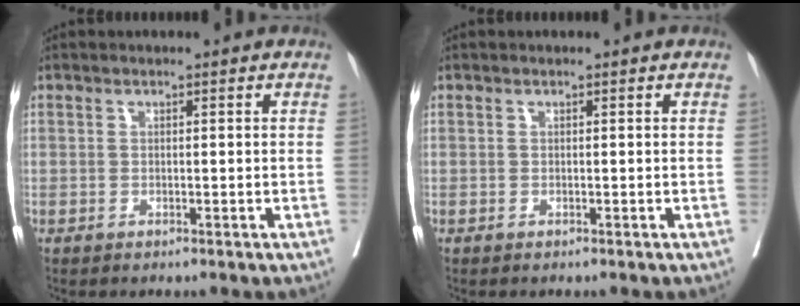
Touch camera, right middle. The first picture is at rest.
{"total": 0.0}